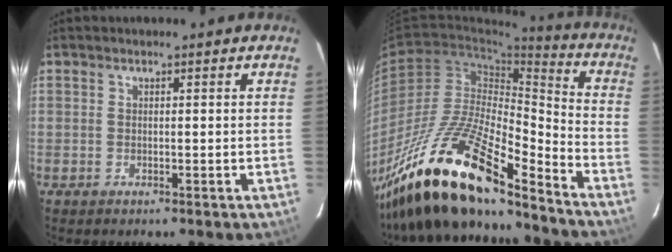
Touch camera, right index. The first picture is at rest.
{"total": 23.8, "force": [-18.2, 5.5, 14.2], "torque": [-0.262, -0.022, -0.335]}